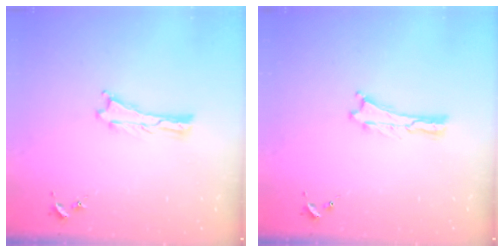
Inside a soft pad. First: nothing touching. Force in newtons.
{"total": 0.0}